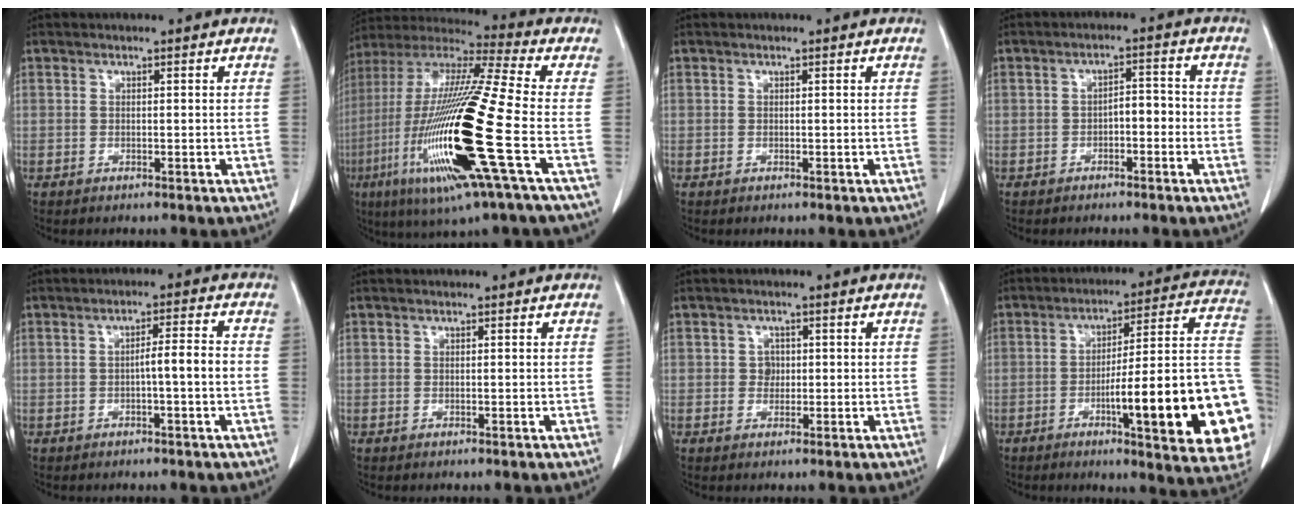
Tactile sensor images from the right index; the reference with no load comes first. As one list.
[{"total": 25.3, "force": [-6.5, 1.2, 24.4], "torque": [-0.505, -0.038, -0.130]}, {"total": 0.0}, {"total": 3.3, "force": [-1.2, 1.4, 2.7], "torque": [-0.038, 0.017, -0.019]}, {"total": 4.0, "force": [-0.9, -0.1, 3.9], "torque": [-0.060, 0.010, -0.014]}, {"total": 0.0}, {"total": 1.8, "force": [0.1, 1.6, 0.8], "torque": [-0.008, 0.003, 0.001]}, {"total": 24.8, "force": [-6.1, 2.5, 23.9], "torque": [-0.217, 0.010, -0.078]}]